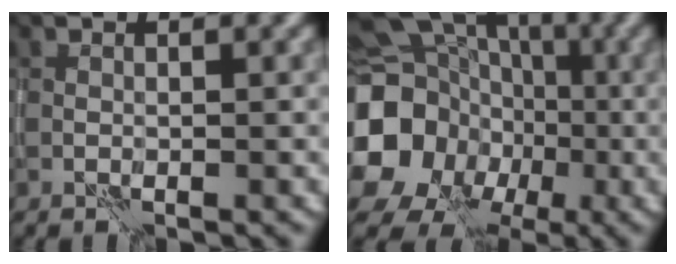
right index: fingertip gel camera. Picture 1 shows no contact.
{"total": 19.7, "force": [-2.7, 18.3, 6.8], "torque": [-0.155, -0.014, -0.085]}